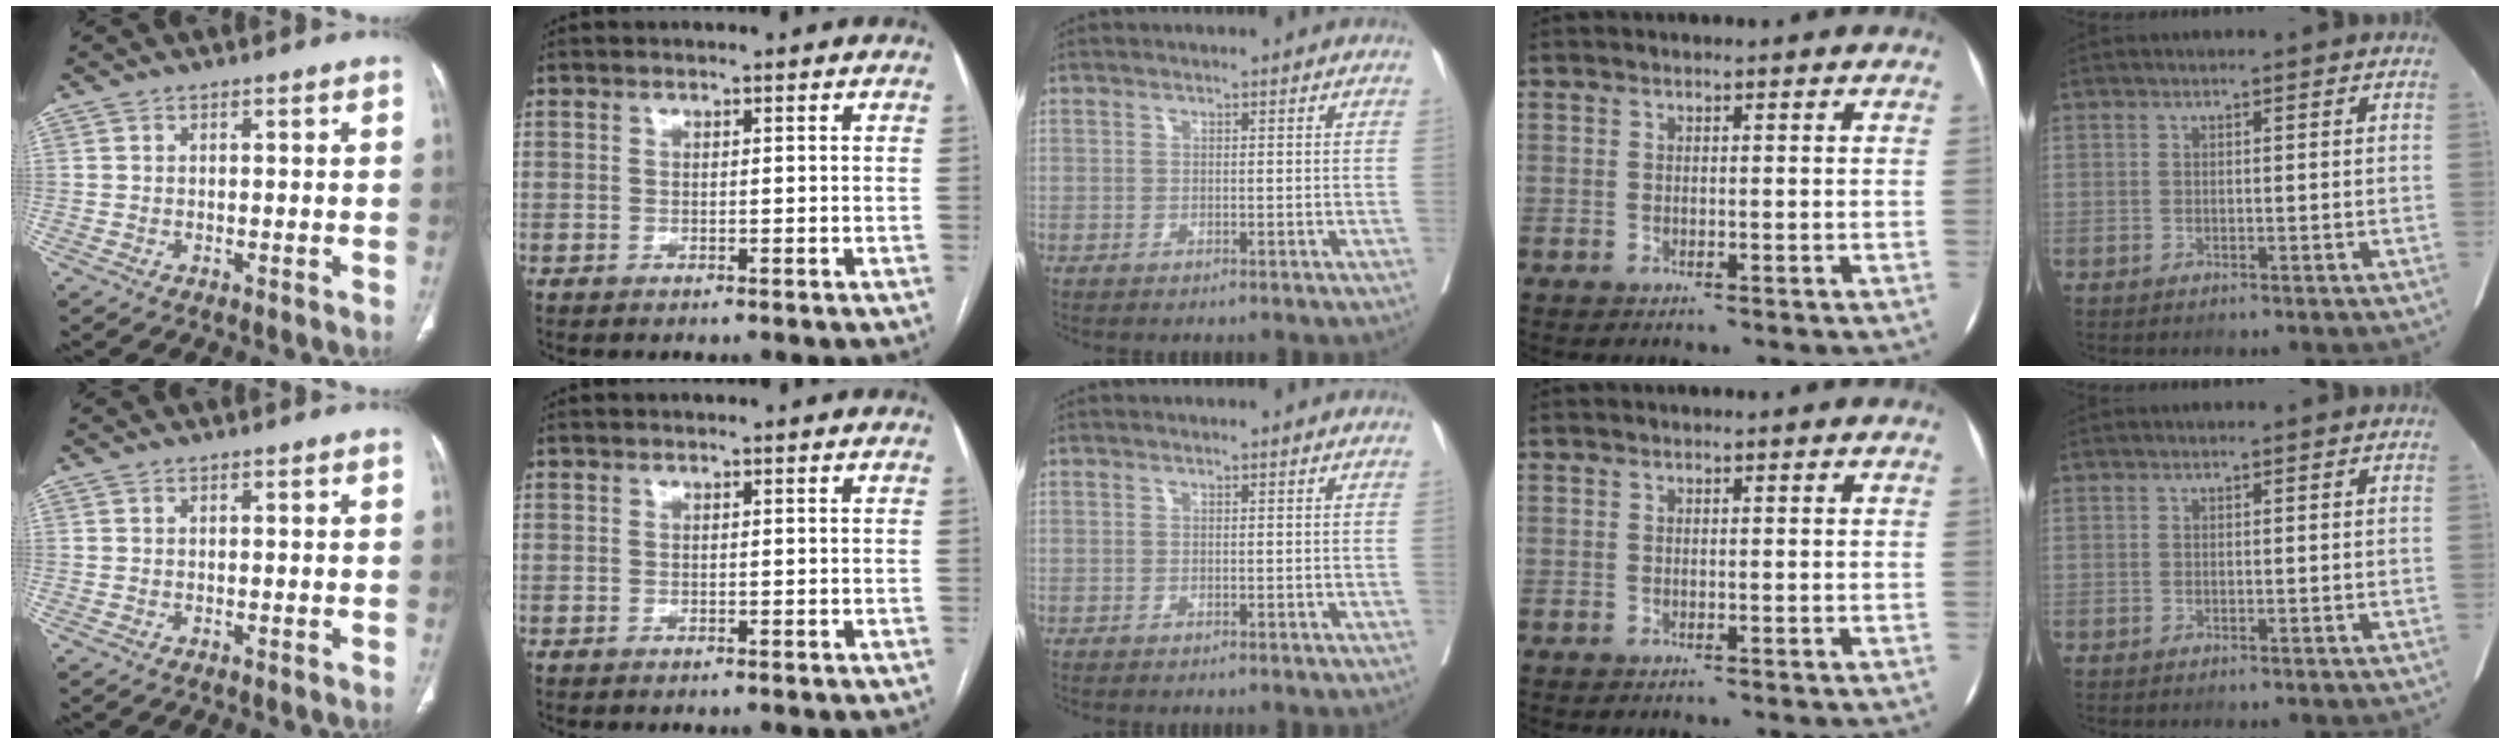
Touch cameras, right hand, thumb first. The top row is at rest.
{}